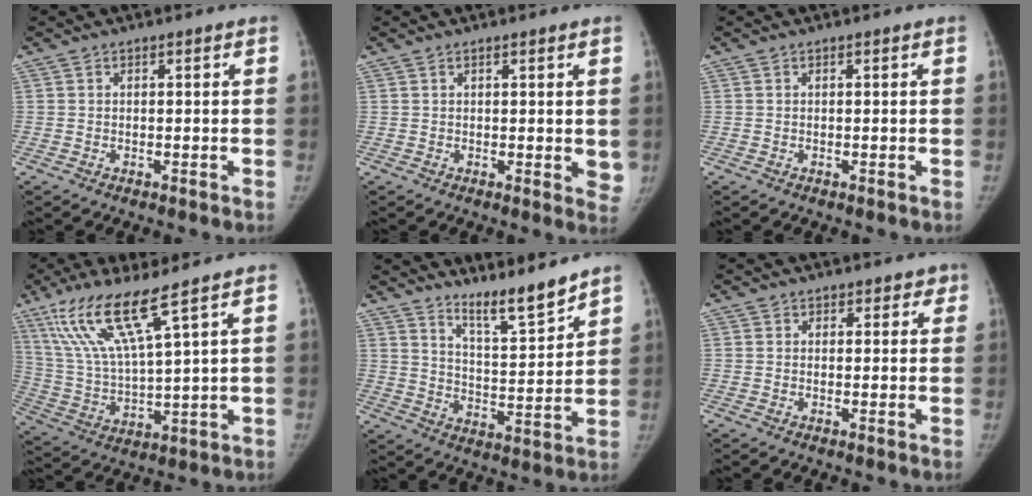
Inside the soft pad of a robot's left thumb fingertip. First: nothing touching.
{"total": 3.4, "force": [0.8, 1.3, 3.0], "torque": [-0.030, -0.011, 0.010]}
{"total": 0.0}
{"total": 14.2, "force": [8.7, 1.2, 11.1], "torque": [-0.241, -0.041, 0.180]}
{"total": 8.7, "force": [7.8, 0.5, 3.9], "torque": [-0.059, -0.073, 0.137]}
{"total": 2.0, "force": [1.0, 1.7, 0.2], "torque": [0.030, -0.002, 0.001]}